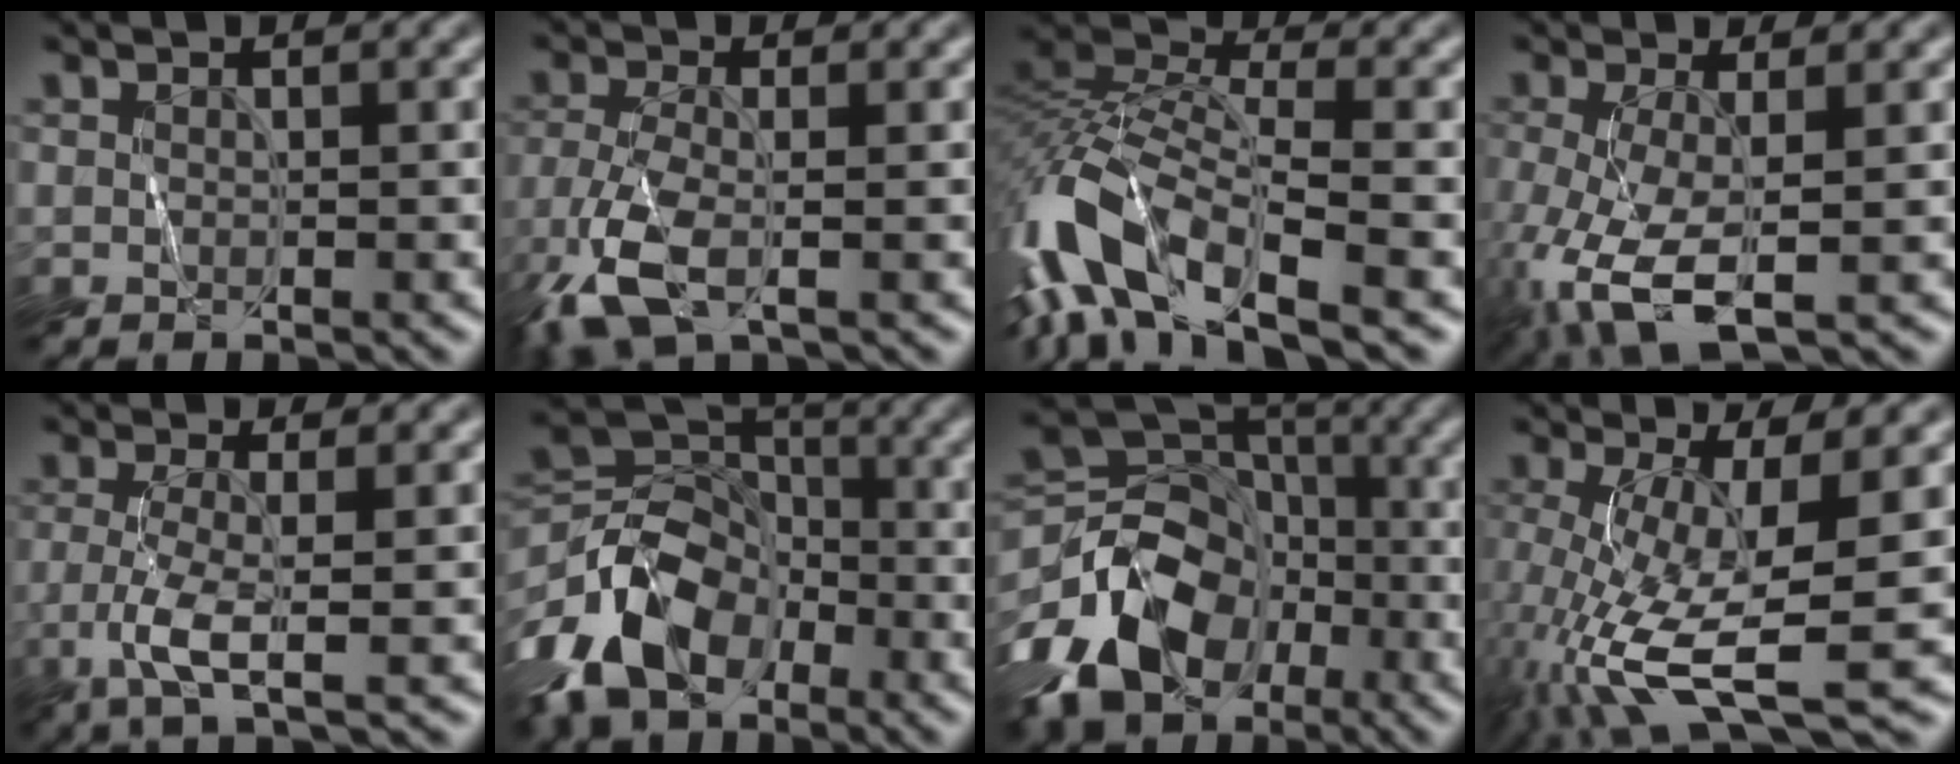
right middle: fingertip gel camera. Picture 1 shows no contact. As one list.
[{"total": 5.9, "force": [-3.1, 2.0, 4.7], "torque": [-0.117, -0.006, -0.068]}, {"total": 12.0, "force": [-5.8, 4.8, 9.4], "torque": [-0.194, 0.005, -0.122]}, {"total": 6.7, "force": [-2.7, 2.4, 5.7], "torque": [-0.142, -0.012, -0.053]}, {"total": 3.8, "force": [-1.5, 0.4, 3.4], "torque": [-0.081, -0.005, -0.032]}, {"total": 10.1, "force": [-5.9, 6.1, 5.5], "torque": [-0.107, -0.009, -0.117]}, {"total": 11.8, "force": [-6.2, 8.0, 6.0], "torque": [-0.121, -0.006, -0.115]}, {"total": 10.5, "force": [-3.4, 2.8, 9.5], "torque": [-0.197, -0.023, -0.058]}]